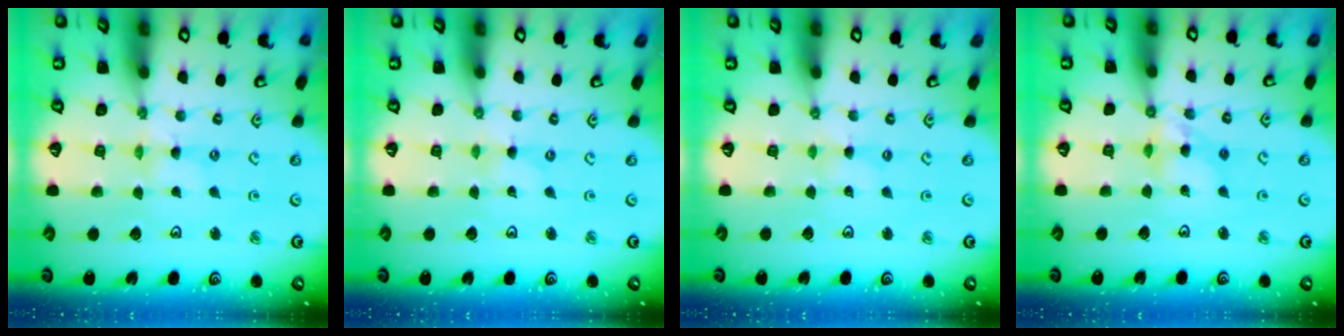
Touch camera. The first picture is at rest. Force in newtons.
{"total": 0.0}
{"total": 1.0, "press": 0.9, "slide": 0.2}
{"total": 6.7, "press": 6.7, "slide": 0.6}